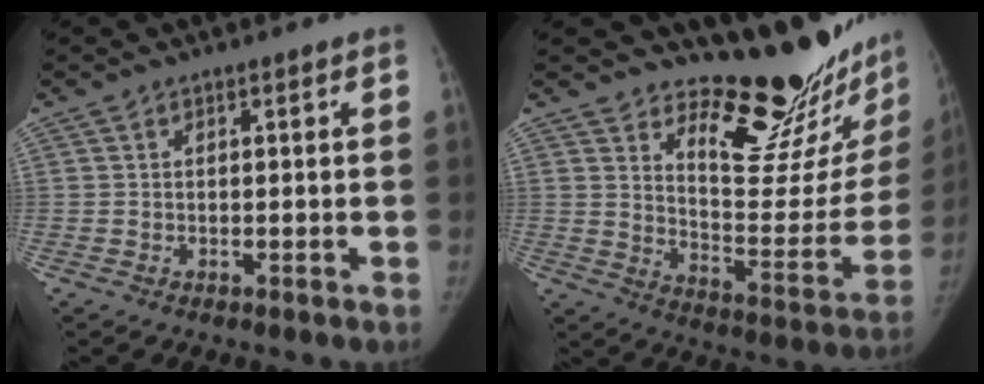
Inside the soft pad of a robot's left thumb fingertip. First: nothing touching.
{"total": 20.2, "force": [17.2, 5.1, 9.2], "torque": [-0.077, -0.172, 0.241]}